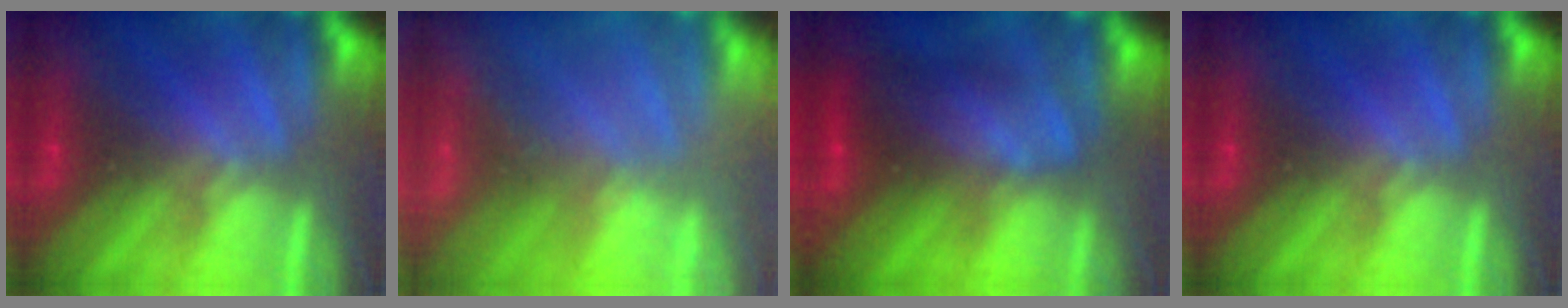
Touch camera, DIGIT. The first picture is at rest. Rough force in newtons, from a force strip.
{"total": 1.6}
{"total": 8.9}
{"total": 0.0}